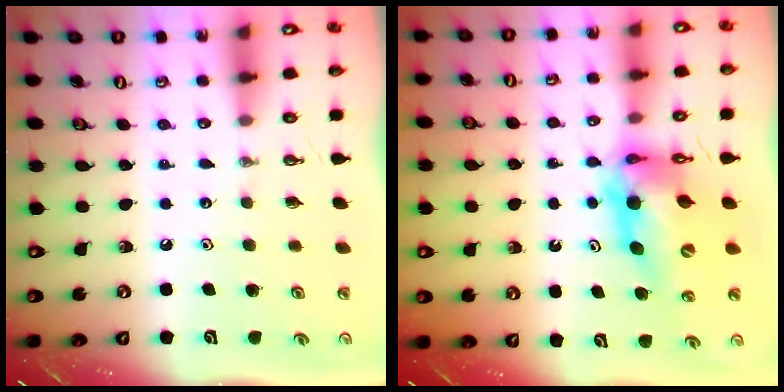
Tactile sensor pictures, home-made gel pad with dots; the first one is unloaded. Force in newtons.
{"total": 12.9, "press": 12.8, "slide": 1.3}